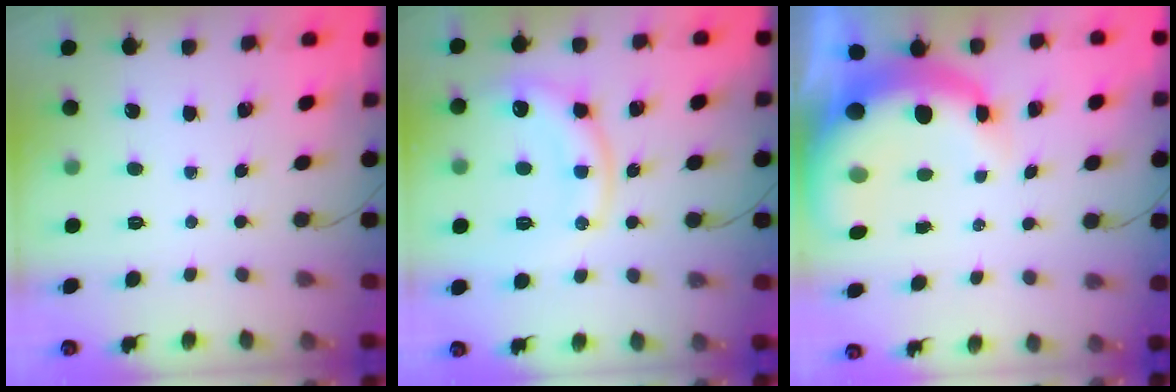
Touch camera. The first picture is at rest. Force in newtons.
{"total": 15.8, "press": 15.7, "slide": 1.1}
{"total": 10.7, "press": 10.4, "slide": 2.4}